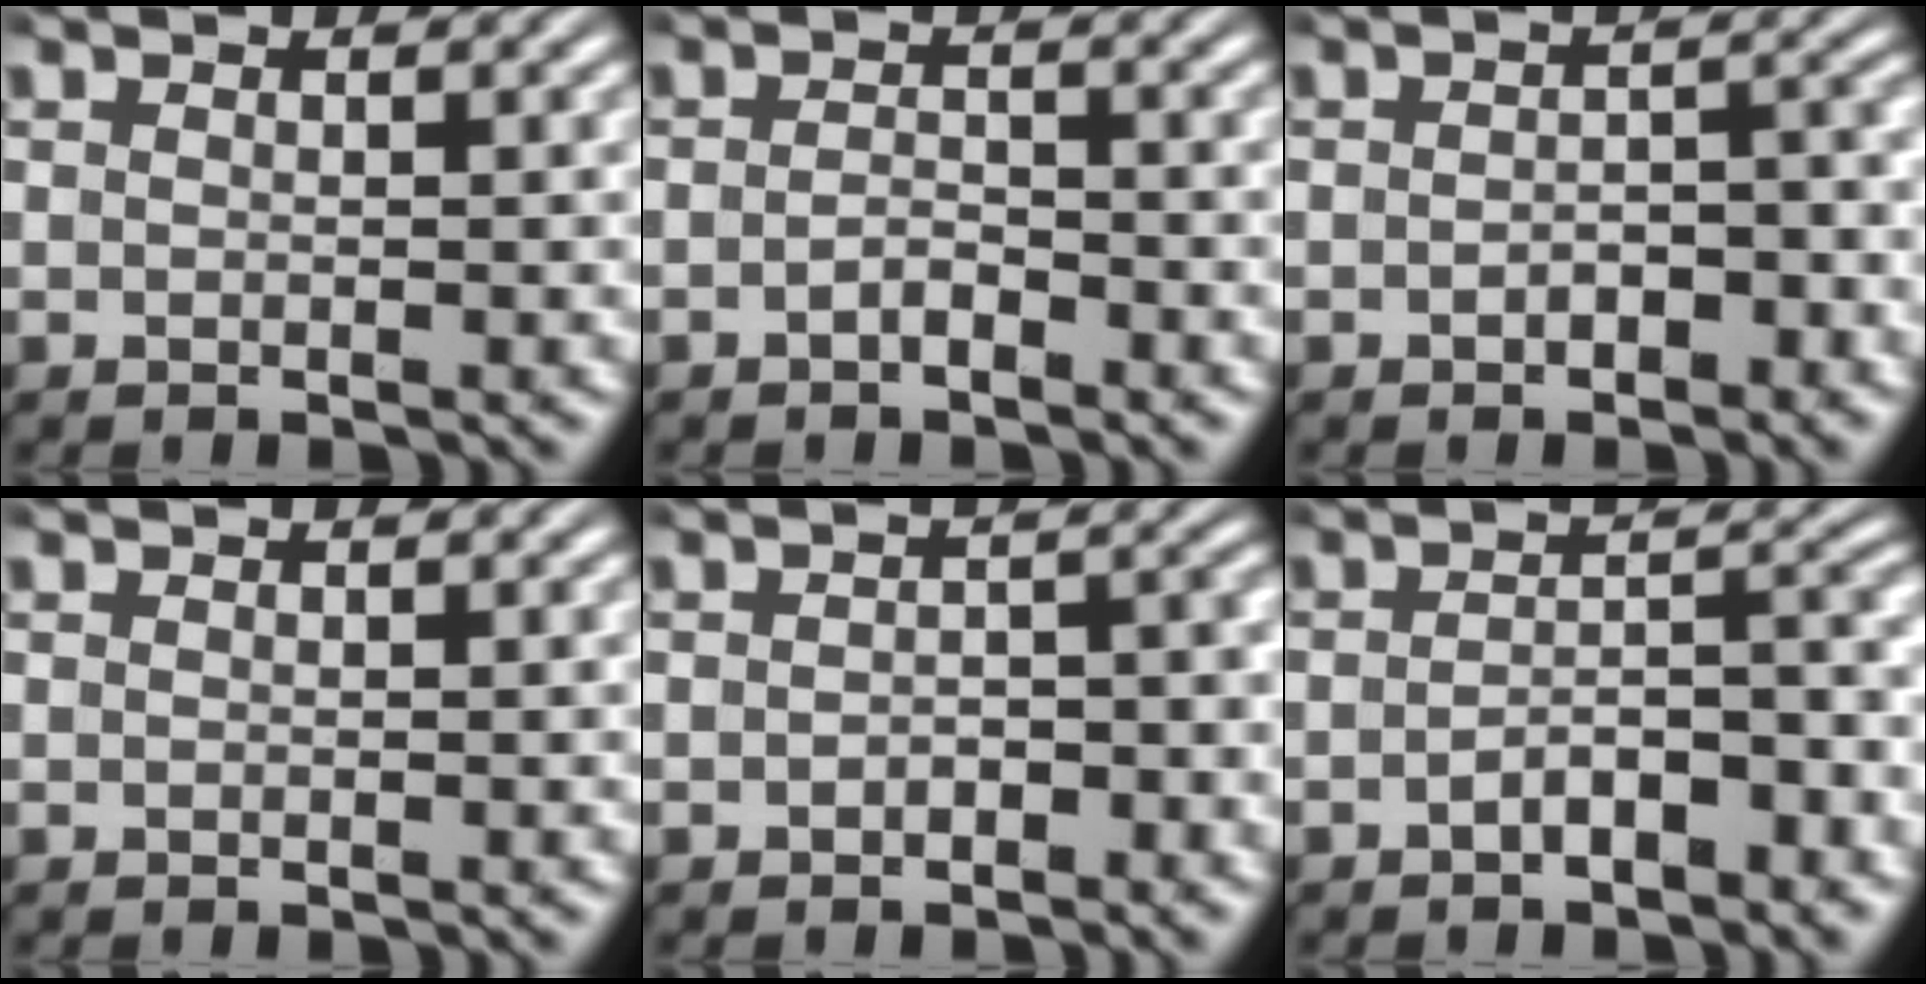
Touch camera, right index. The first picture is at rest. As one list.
[{"total": 1.6, "force": [-1.4, 0.5, 0.7], "torque": [-0.009, -0.005, -0.026]}, {"total": 2.1, "force": [-1.5, 1.0, 1.2], "torque": [-0.009, 0.000, -0.026]}, {"total": 0.0}, {"total": 1.8, "force": [-1.3, 0.8, 1.0], "torque": [-0.002, 0.001, -0.023]}, {"total": 3.8, "force": [-2.8, 1.1, 2.3], "torque": [-0.026, -0.006, -0.042]}]